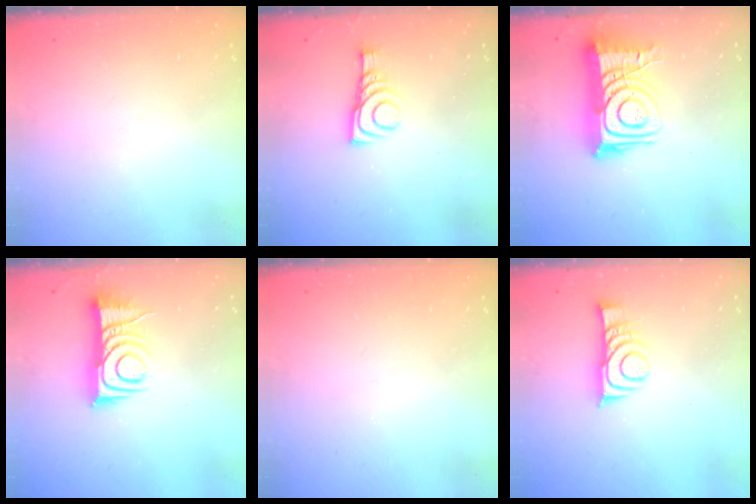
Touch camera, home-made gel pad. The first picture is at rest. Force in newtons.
{"total": 9.2, "press": 9.2, "slide": 0.2}
{"total": 16.5, "press": 16.4, "slide": 1.5}
{"total": 10.9, "press": 10.9, "slide": 0.2}
{"total": 0.0}
{"total": 9.0, "press": 9.0, "slide": 0.7}